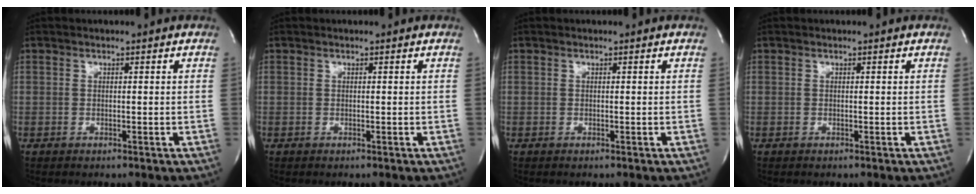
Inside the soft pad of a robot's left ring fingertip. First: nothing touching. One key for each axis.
{"total": 0.0}
{"total": 0.0}
{"total": 0.0}